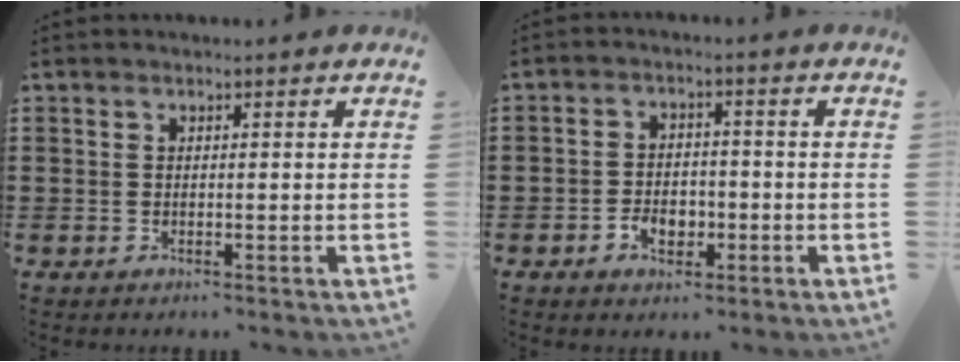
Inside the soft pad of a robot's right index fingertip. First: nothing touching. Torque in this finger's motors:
{"motor_torque": [1.29, 0.84, 0.23, 0.03]}